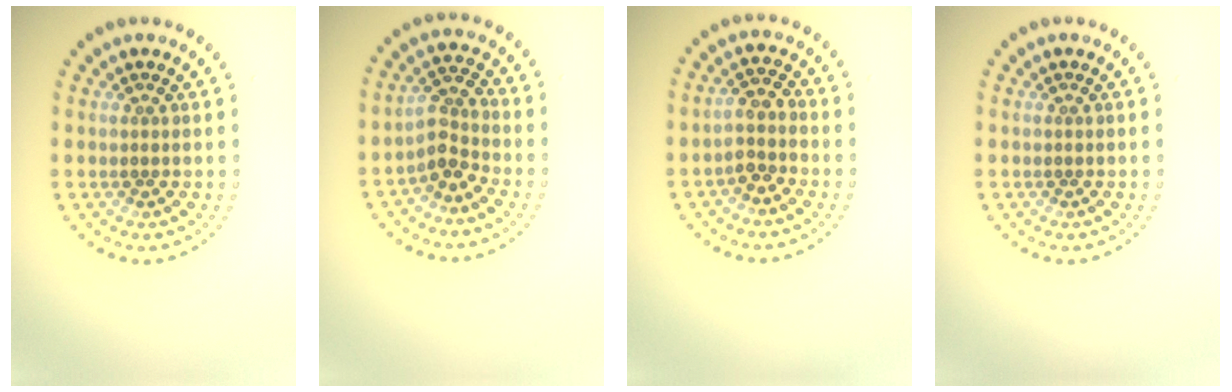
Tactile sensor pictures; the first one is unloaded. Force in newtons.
{"total": 2.7, "press": 2.0, "slide": 1.9}
{"total": 2.4, "press": 2.0, "slide": 1.3}
{"total": 0.0}